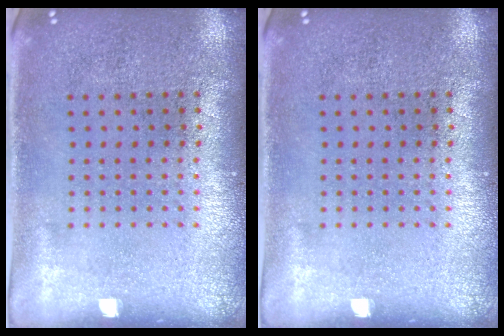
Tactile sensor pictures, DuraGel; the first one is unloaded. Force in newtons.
{"total": 0.0}